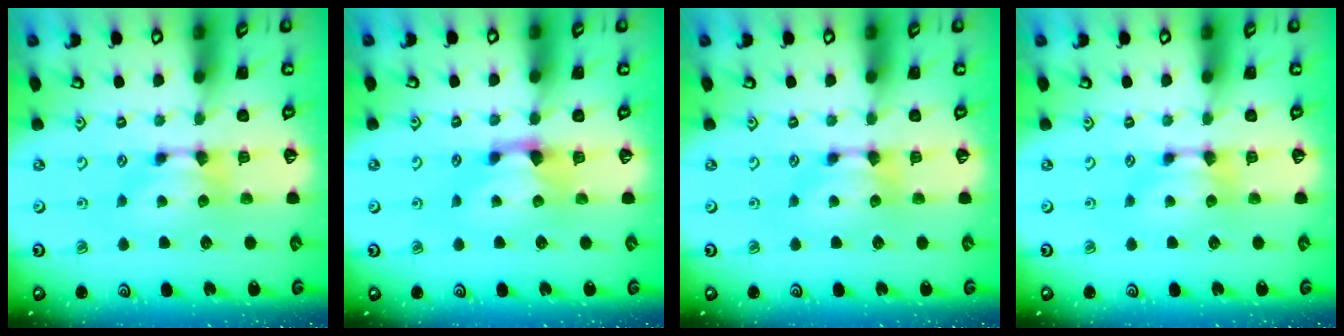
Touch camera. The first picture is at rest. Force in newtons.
{"total": 1.3, "press": 0.4, "slide": 1.3}
{"total": 0.0}
{"total": 0.0}